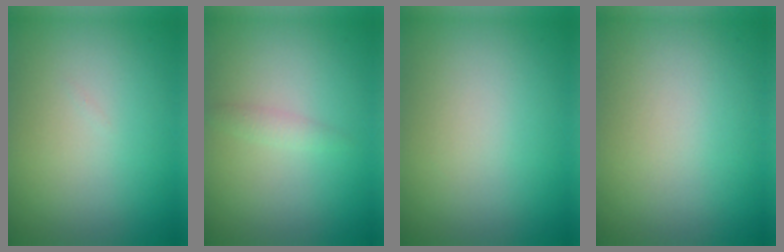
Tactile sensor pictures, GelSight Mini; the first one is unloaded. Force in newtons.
{"total": 1.0, "press": 1.0, "slide": 0.1}
{"total": 0.0}
{"total": 0.0}